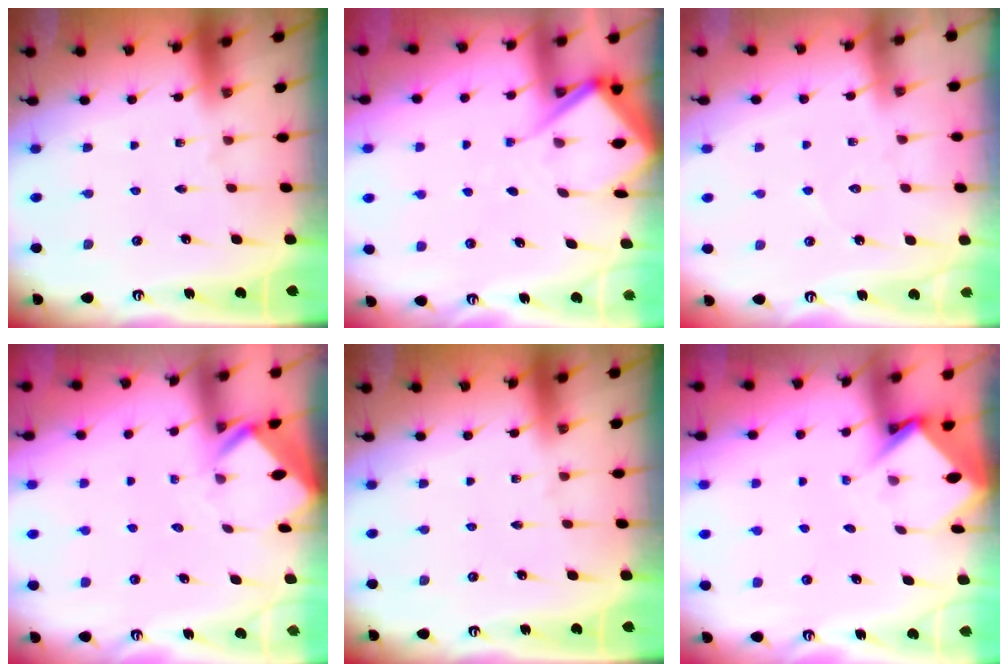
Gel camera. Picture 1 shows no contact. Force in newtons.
{"total": 6.6, "press": 6.6, "slide": 0.6}
{"total": 3.9, "press": 3.8, "slide": 0.4}
{"total": 2.5, "press": 2.5, "slide": 0.1}
{"total": 0.0}
{"total": 3.5, "press": 3.5, "slide": 0.2}